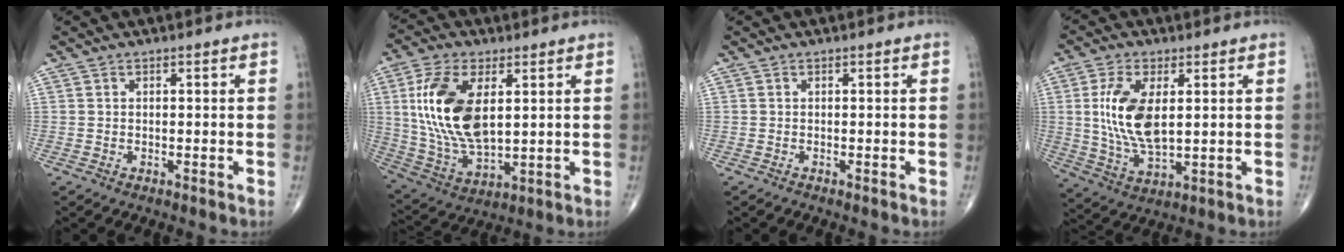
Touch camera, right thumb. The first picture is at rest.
{"total": 17.2, "force": [3.6, 8.9, 14.3], "torque": [-0.283, -0.015, 0.077]}
{"total": 0.0}
{"total": 12.3, "force": [1.9, 6.0, 10.6], "torque": [-0.213, -0.014, 0.045]}